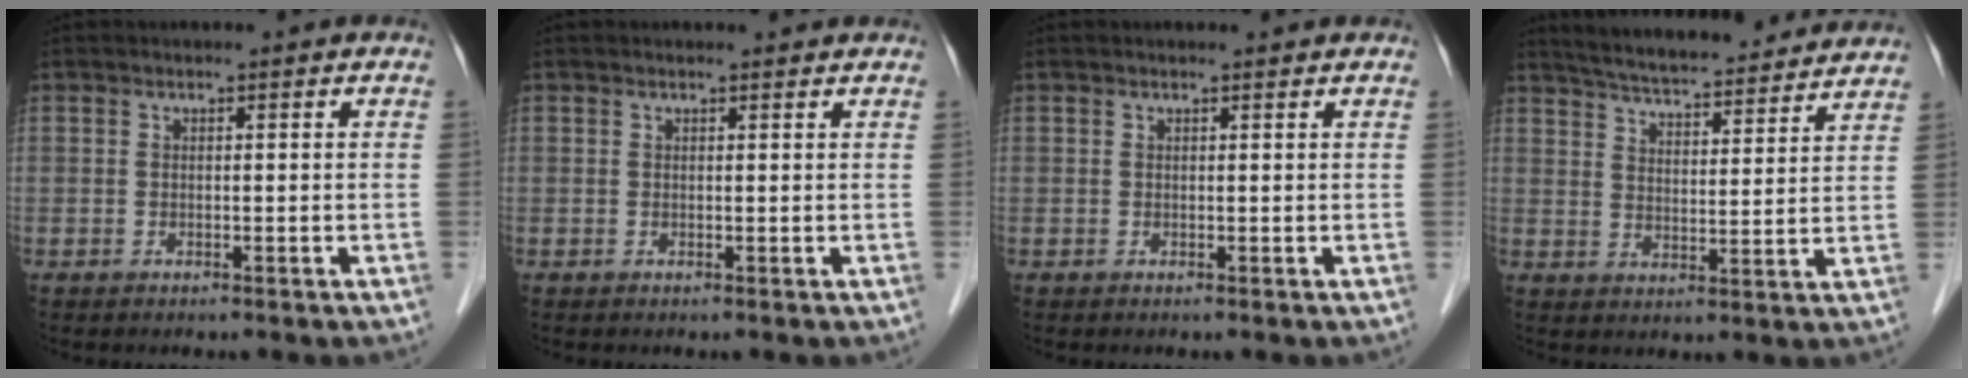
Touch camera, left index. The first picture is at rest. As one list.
[{"total": 0.8, "force": [0.8, 0.0, 0.1], "torque": [-0.013, -0.002, 0.007]}, {"total": 0.6, "force": [0.6, 0.0, 0.1], "torque": [-0.011, -0.001, 0.005]}, {"total": 18.3, "force": [16.9, 2.5, 6.6], "torque": [-0.100, 0.016, 0.232]}]